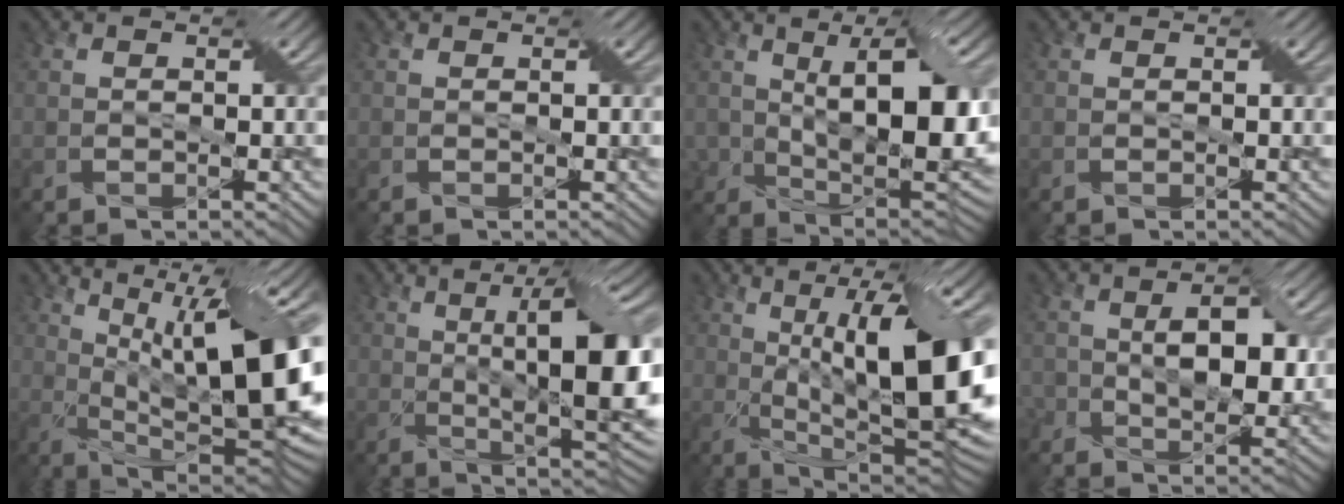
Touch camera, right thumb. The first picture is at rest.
{"total": 0.0}
{"total": 13.4, "force": [2.2, 6.2, 11.7], "torque": [-0.181, -0.004, 0.037]}
{"total": 0.0}
{"total": 18.4, "force": [3.7, 6.3, 16.9], "torque": [-0.260, 0.022, 0.065]}
{"total": 14.6, "force": [1.3, 4.0, 14.0], "torque": [-0.193, 0.011, 0.026]}
{"total": 18.2, "force": [1.9, 6.0, 17.0], "torque": [-0.258, 0.020, 0.032]}
{"total": 7.3, "force": [0.3, 4.0, 6.2], "torque": [-0.100, 0.002, 0.005]}